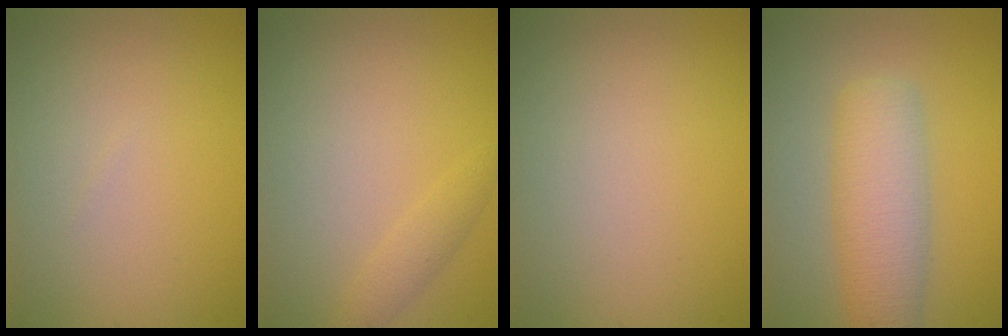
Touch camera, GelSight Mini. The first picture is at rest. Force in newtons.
{"total": 1.4, "press": 1.4, "slide": 0.1}
{"total": 0.0}
{"total": 5.6, "press": 5.6, "slide": 0.2}